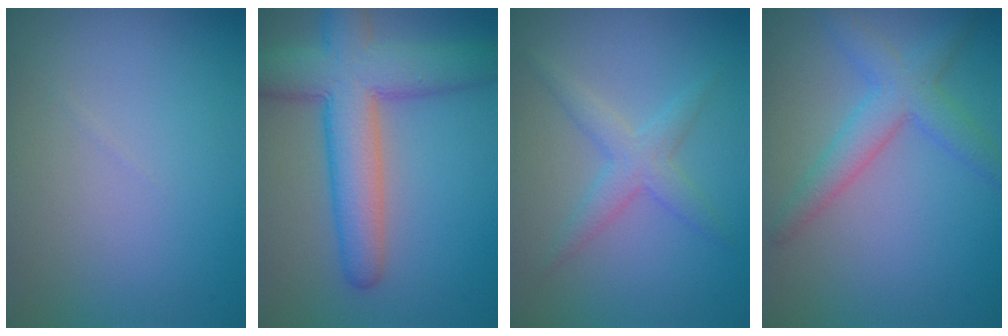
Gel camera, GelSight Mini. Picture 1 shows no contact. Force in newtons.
{"total": 8.6, "press": 8.6, "slide": 0.3}
{"total": 2.6, "press": 2.6, "slide": 0.1}
{"total": 3.9, "press": 3.9, "slide": 0.2}